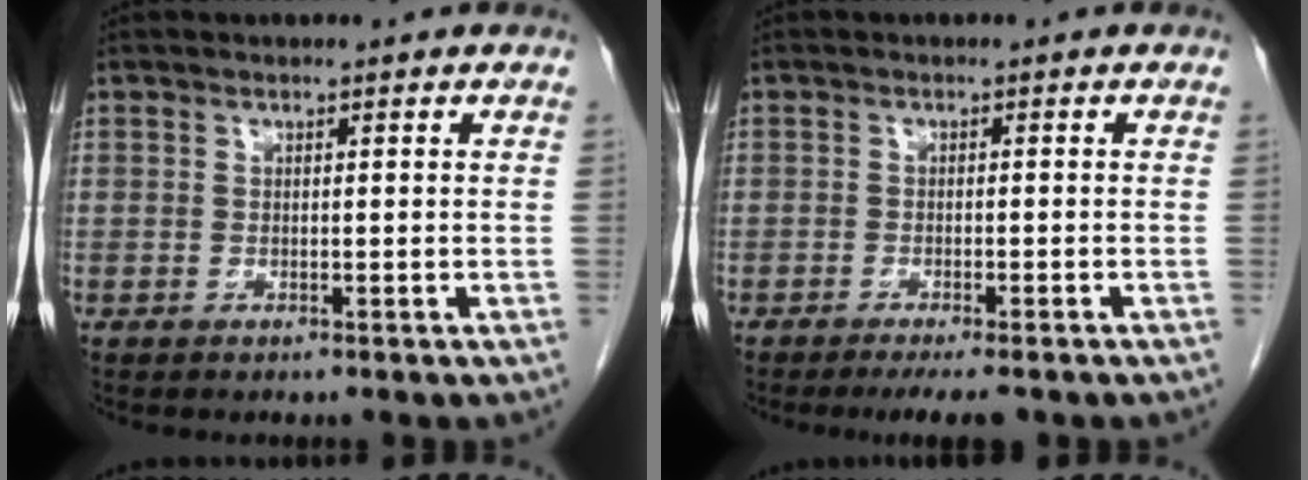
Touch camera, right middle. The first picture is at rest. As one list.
[{"total": 5.7, "force": [-4.5, 0.9, 3.3], "torque": [-0.037, -0.008, -0.064]}]